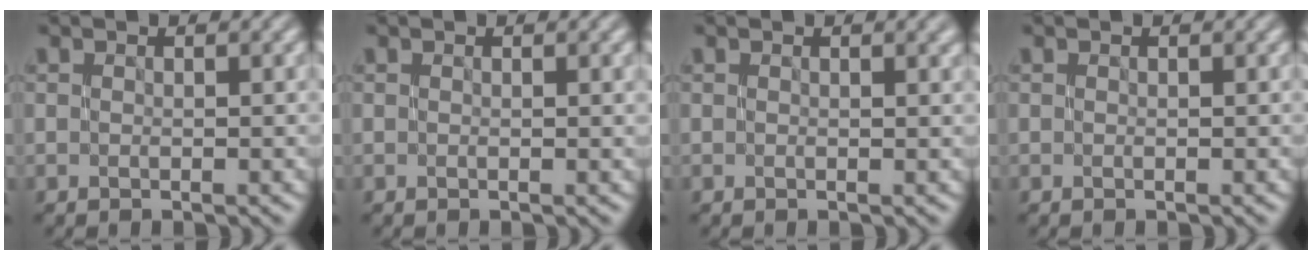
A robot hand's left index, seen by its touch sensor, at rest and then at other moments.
{"total": 0.5, "force": [0.0, 0.1, 0.5], "torque": [-0.007, 0.000, -0.001]}
{"total": 0.9, "force": [0.2, 0.4, 0.8], "torque": [-0.008, 0.002, 0.000]}
{"total": 0.0}